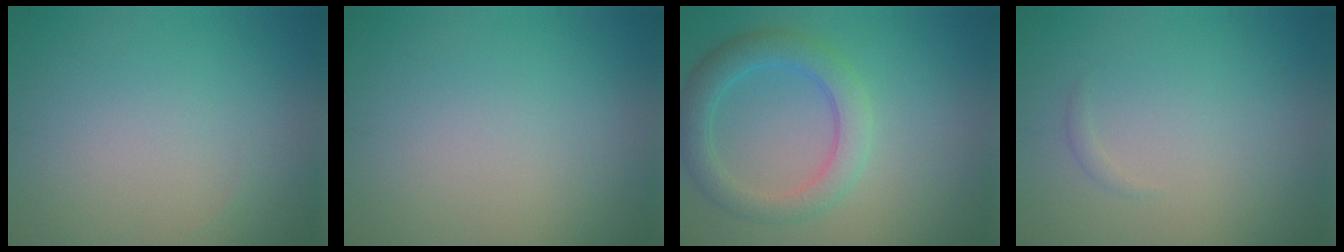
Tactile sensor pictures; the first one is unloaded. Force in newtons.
{"total": 0.0}
{"total": 4.1, "press": 4.1, "slide": 0.2}
{"total": 0.5, "press": 0.5, "slide": 0.0}